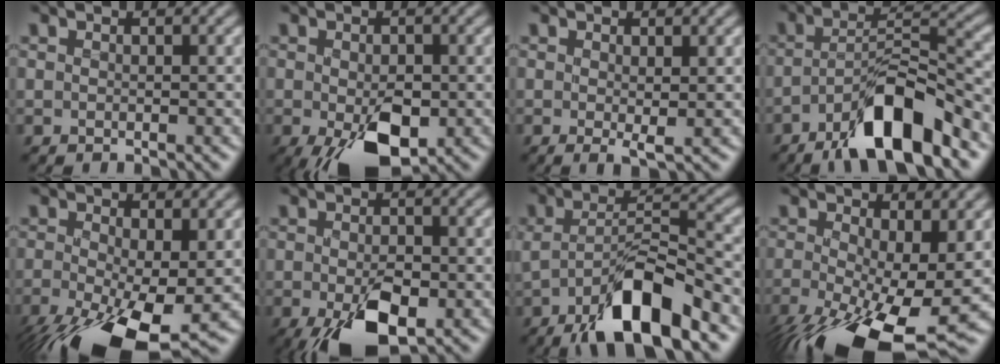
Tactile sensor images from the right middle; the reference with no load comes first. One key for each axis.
{"total": 6.8, "fx": -2.6, "fy": 3.4, "fz": 5.2, "tx": -0.109, "ty": -0.021, "tz": -0.034}
{"total": 1.1, "fx": 0.0, "fy": 0.1, "fz": 1.1, "tx": -0.018, "ty": -0.010, "tz": 0.002}
{"total": 8.6, "fx": -5.5, "fy": 2.1, "fz": 6.3, "tx": -0.107, "ty": 0.010, "tz": -0.098}
{"total": 12.3, "fx": -5.1, "fy": 5.0, "fz": 10.0, "tx": -0.199, "ty": -0.046, "tz": -0.079}
{"total": 7.3, "fx": -3.4, "fy": 3.3, "fz": 5.5, "tx": -0.112, "ty": -0.016, "tz": -0.053}
{"total": 8.5, "fx": -4.4, "fy": 2.3, "fz": 6.8, "tx": -0.120, "ty": 0.006, "tz": -0.080}
{"total": 13.8, "fx": -5.2, "fy": 5.6, "fz": 11.5, "tx": -0.215, "ty": -0.050, "tz": -0.077}